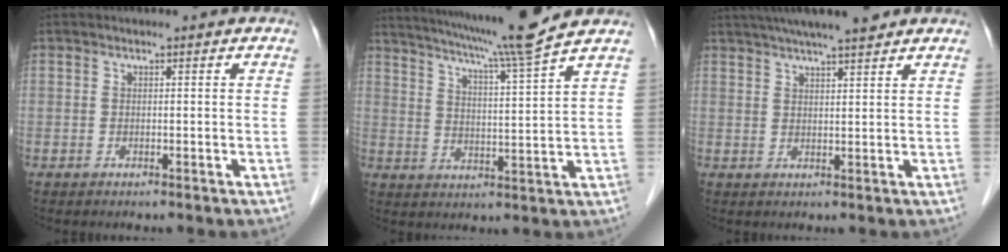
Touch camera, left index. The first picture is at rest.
{"total": 13.1, "force": [11.2, -2.5, 6.3], "torque": [-0.114, -0.020, 0.166]}
{"total": 10.3, "force": [8.6, 0.6, 5.6], "torque": [-0.089, 0.026, 0.120]}